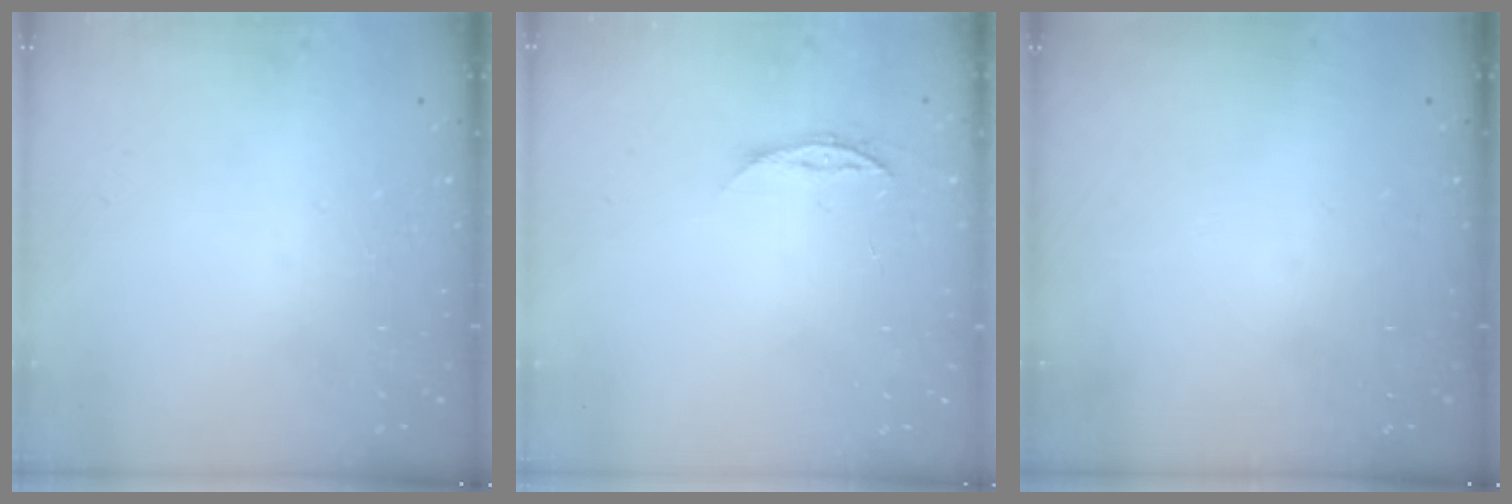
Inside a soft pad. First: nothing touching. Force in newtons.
{"total": 4.9, "press": 4.9, "slide": 0.6}
{"total": 0.0}